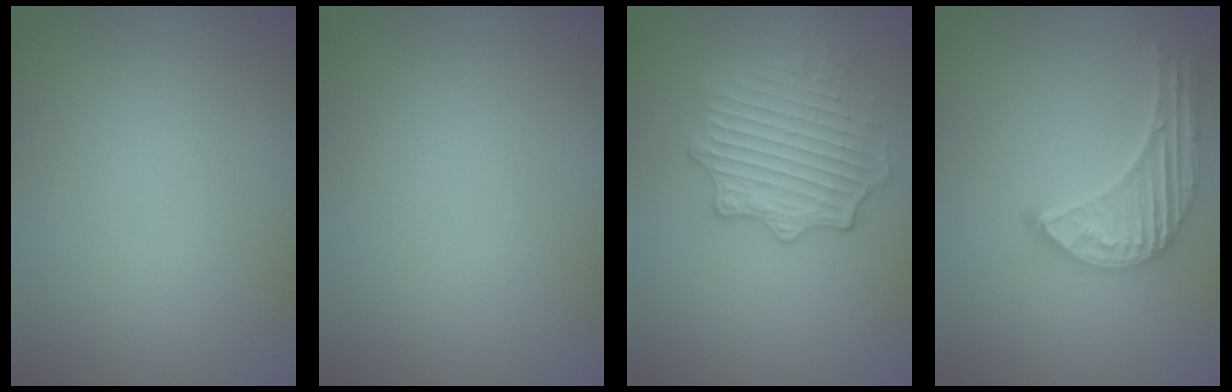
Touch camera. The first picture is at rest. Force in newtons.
{"total": 0.0}
{"total": 3.8, "press": 3.6, "slide": 1.2}
{"total": 5.1, "press": 4.0, "slide": 3.2}